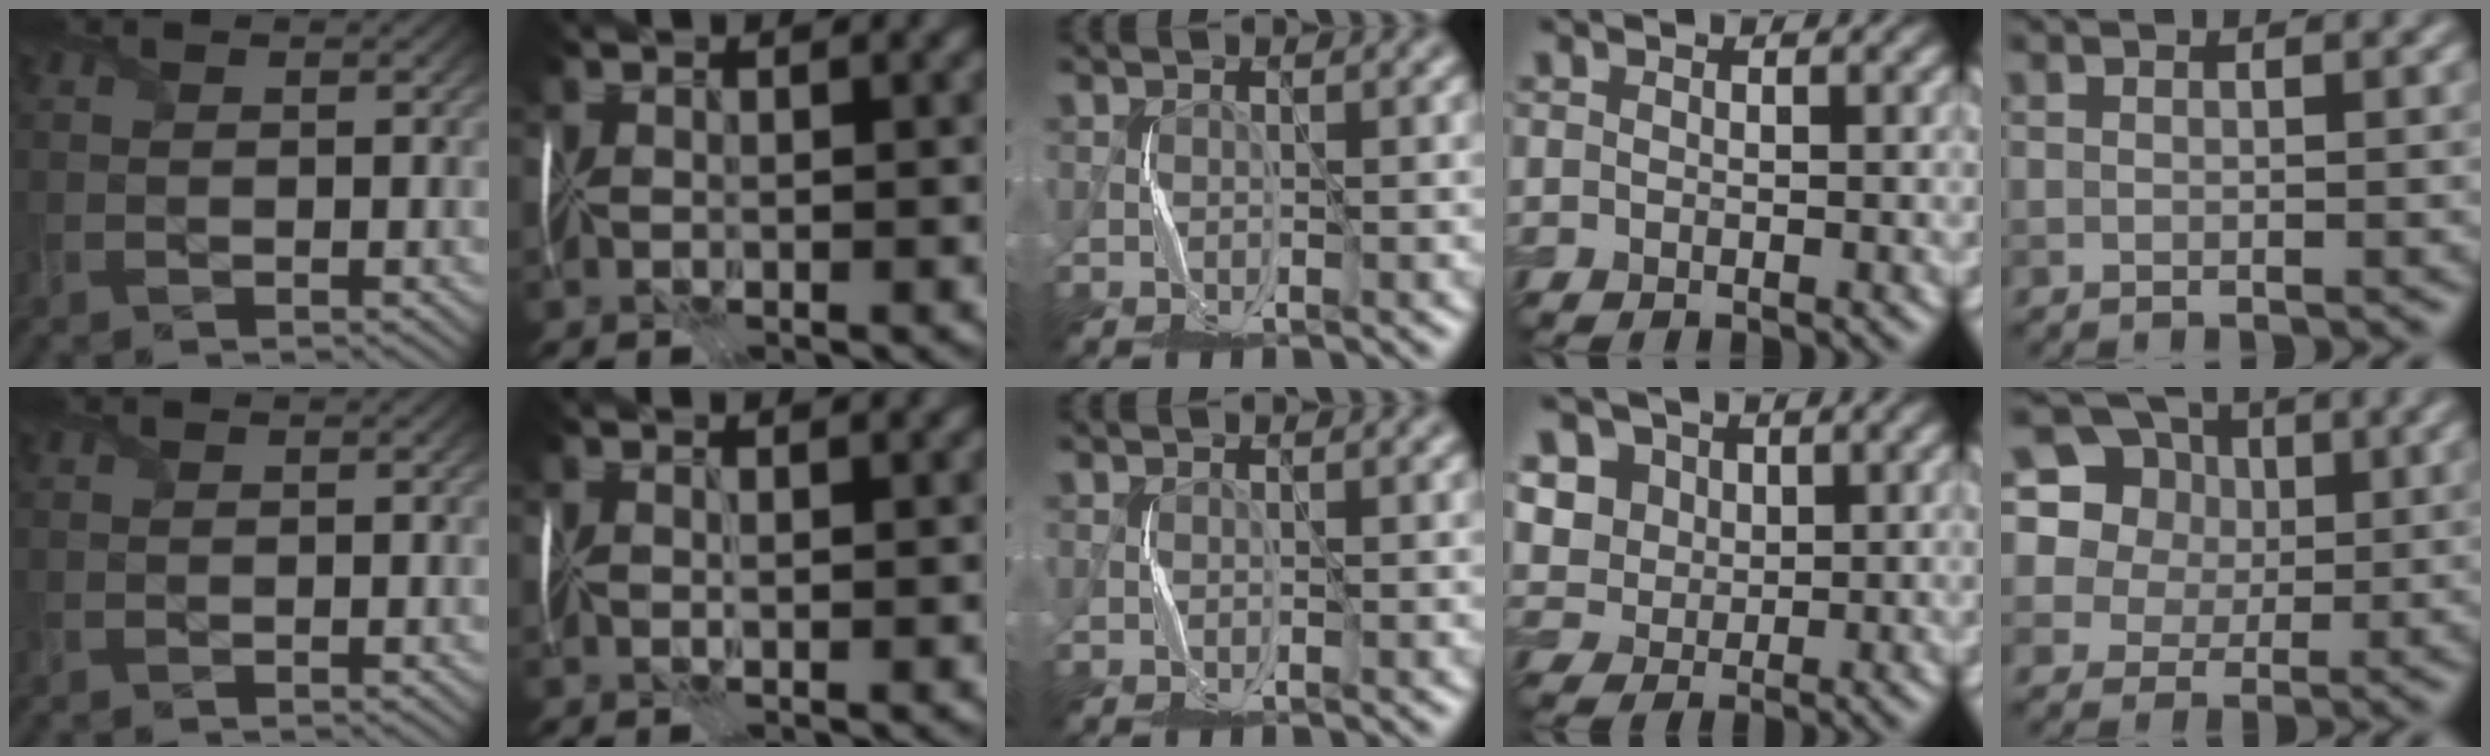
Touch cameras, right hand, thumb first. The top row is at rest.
{"ring": {"total": 7.8, "force": [3.3, 6.3, 3.2], "torque": [-0.075, 0.017, 0.050]}, "little": {"total": 14.0, "force": [6.7, 10.8, 5.8], "torque": [-0.160, 0.051, 0.113]}}